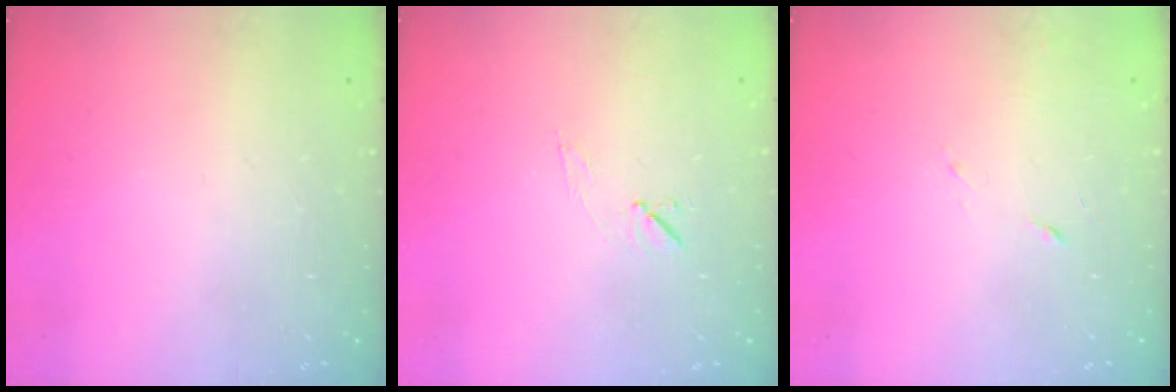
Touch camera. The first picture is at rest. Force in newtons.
{"total": 5.2, "press": 4.7, "slide": 2.1}
{"total": 3.8, "press": 3.7, "slide": 0.9}